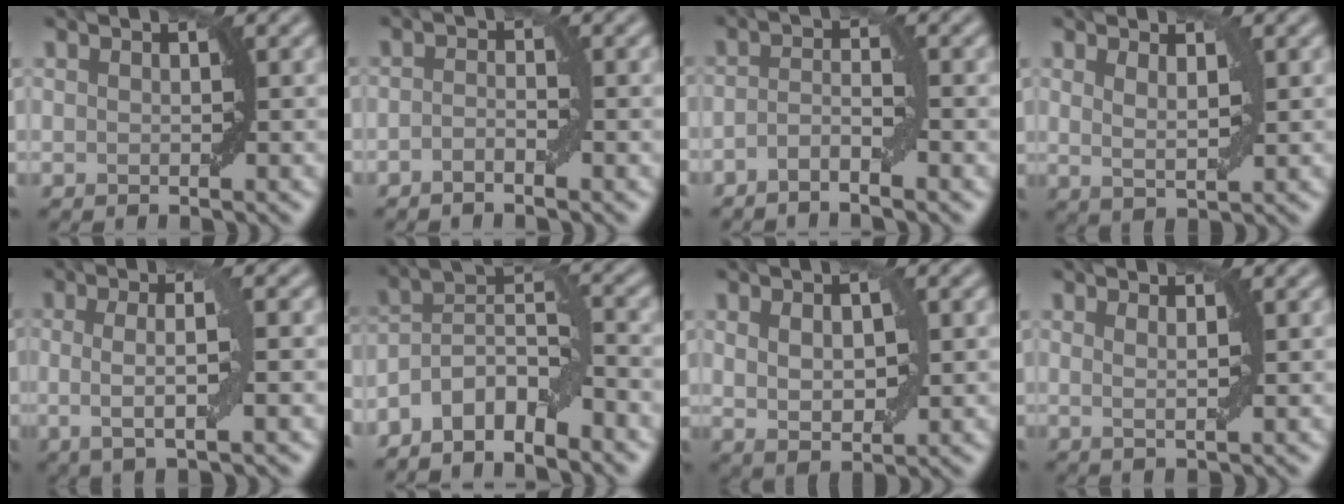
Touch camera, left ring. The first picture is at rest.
{"total": 1.4, "force": [-0.8, 0.3, 1.0], "torque": [-0.020, 0.003, -0.017]}
{"total": 2.0, "force": [-1.3, 0.3, 1.5], "torque": [-0.030, 0.005, -0.031]}
{"total": 1.9, "force": [1.0, 0.5, 1.6], "torque": [-0.027, -0.007, 0.021]}
{"total": 4.4, "force": [-0.2, 1.0, 4.2], "torque": [-0.076, -0.003, -0.003]}
{"total": 6.2, "force": [-4.3, 2.2, 3.9], "torque": [-0.062, 0.012, -0.084]}
{"total": 3.8, "force": [0.6, 2.0, 3.2], "torque": [-0.061, -0.001, 0.017]}
{"total": 1.5, "force": [0.7, 0.4, 1.3], "torque": [-0.017, -0.003, 0.006]}